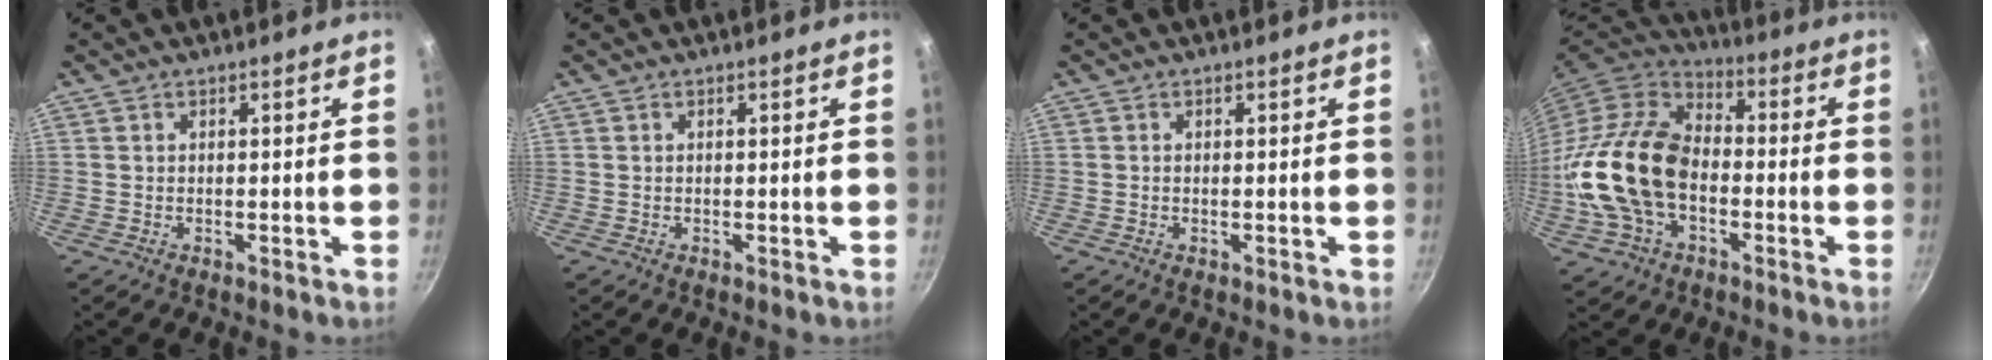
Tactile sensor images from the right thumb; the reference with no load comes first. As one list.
[{"total": 0.0}, {"total": 0.0}, {"total": 20.5, "force": [-3.4, 13.7, 14.9], "torque": [-0.271, 0.035, -0.074]}]